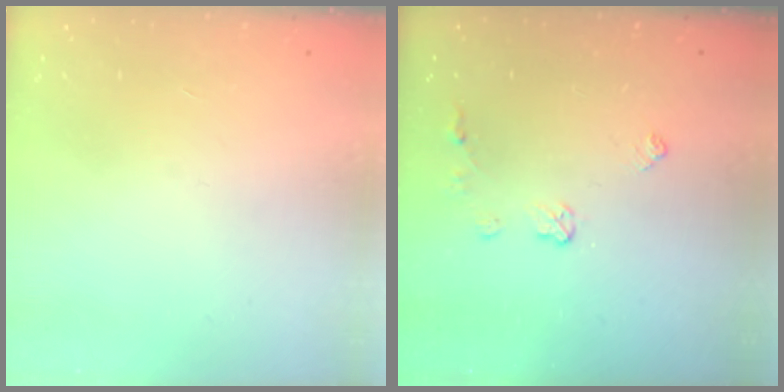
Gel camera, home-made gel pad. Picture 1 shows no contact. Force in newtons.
{"total": 5.3, "press": 5.2, "slide": 0.8}